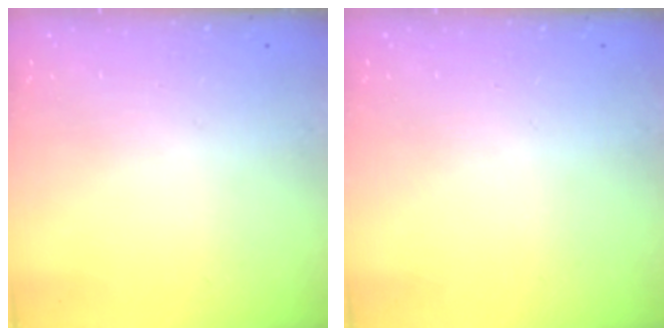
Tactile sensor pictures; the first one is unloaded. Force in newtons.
{"total": 0.0}